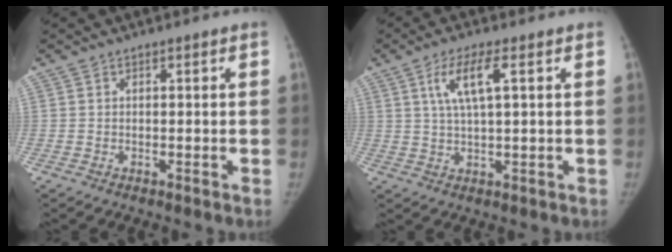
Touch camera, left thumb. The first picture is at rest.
{"total": 6.6, "force": [2.2, 1.4, 6.1], "torque": [-0.129, 0.002, 0.045]}